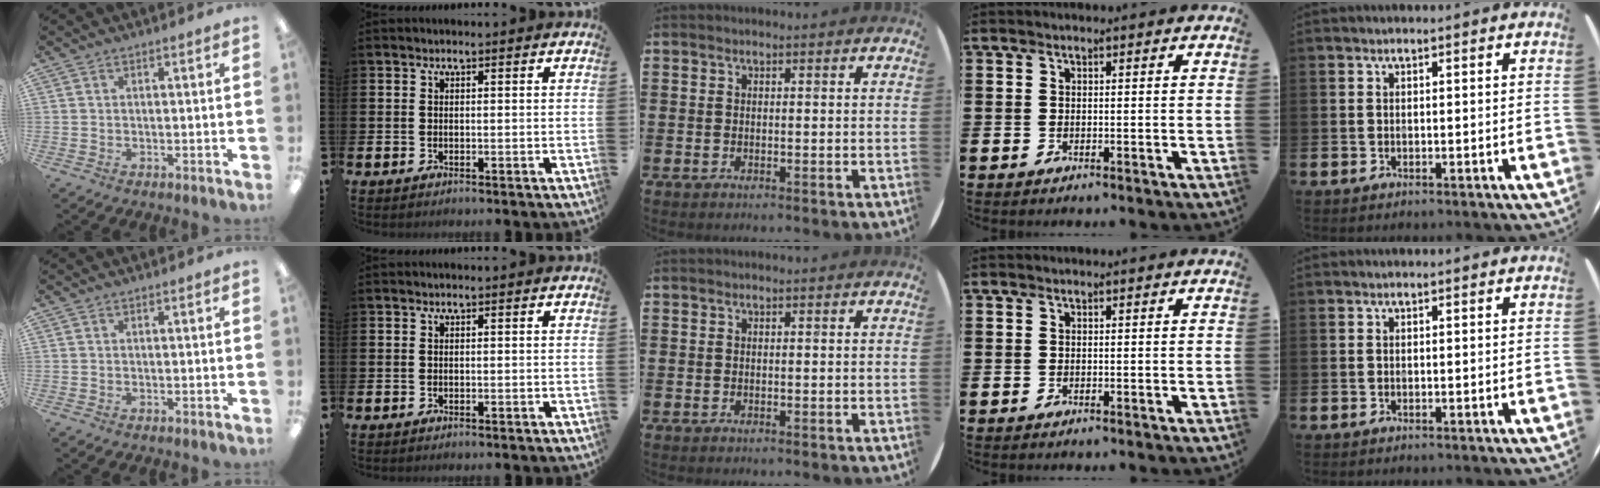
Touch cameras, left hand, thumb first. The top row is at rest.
{}